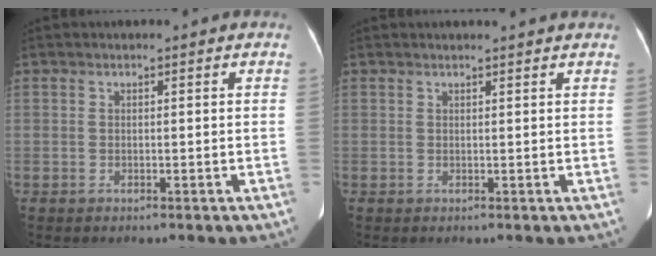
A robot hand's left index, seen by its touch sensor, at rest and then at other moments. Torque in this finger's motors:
{"motor_torque": [0.55, -0.98, 0.09, 0.05]}